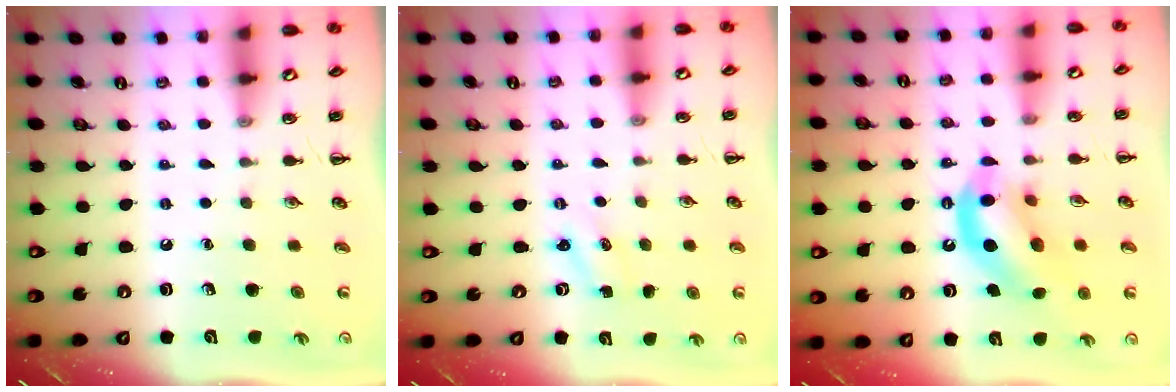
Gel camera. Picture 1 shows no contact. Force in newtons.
{"total": 1.3, "press": 1.2, "slide": 0.3}
{"total": 11.5, "press": 11.1, "slide": 3.0}